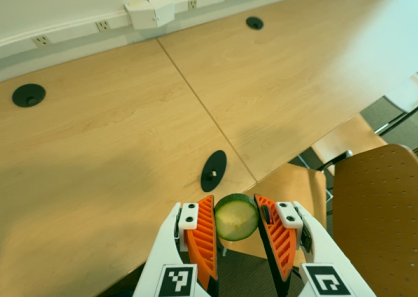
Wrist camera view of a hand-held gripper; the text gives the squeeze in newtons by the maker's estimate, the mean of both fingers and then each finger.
{"total": 8.7, "left": 9.0, "right": 8.4}